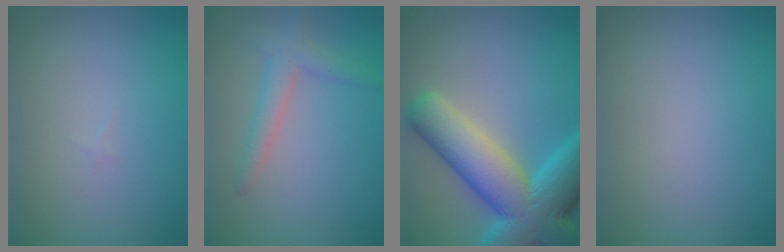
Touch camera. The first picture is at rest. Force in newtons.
{"total": 2.7, "press": 2.7, "slide": 0.3}
{"total": 12.5, "press": 12.5, "slide": 0.5}
{"total": 0.0}